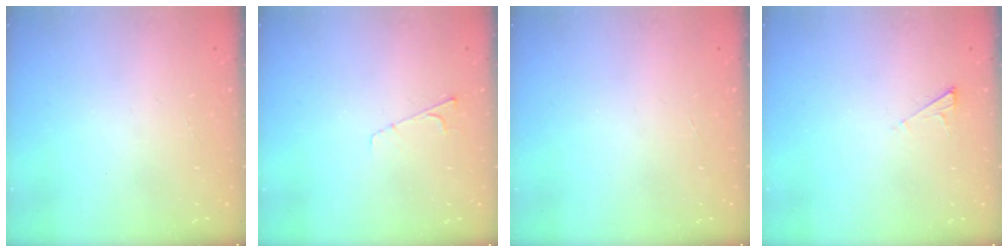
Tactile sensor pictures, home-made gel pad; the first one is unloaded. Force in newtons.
{"total": 4.8, "press": 4.8, "slide": 0.5}
{"total": 0.0}
{"total": 2.5, "press": 2.4, "slide": 0.3}